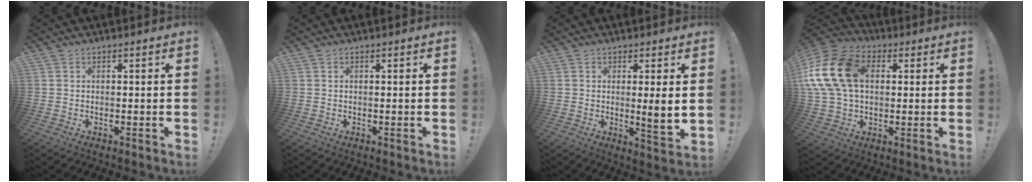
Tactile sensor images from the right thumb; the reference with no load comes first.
{"total": 0.0}
{"total": 5.3, "force": [1.2, -0.1, 5.1], "torque": [-0.070, -0.019, 0.015]}
{"total": 19.9, "force": [3.7, 14.1, 13.5], "torque": [-0.257, 0.007, 0.071]}